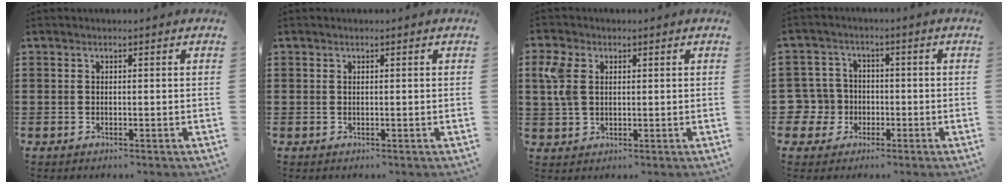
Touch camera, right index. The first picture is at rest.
{"total": 0.0}
{"total": 4.7, "force": [1.6, 3.1, 3.2], "torque": [-0.088, 0.006, 0.024]}
{"total": 5.6, "force": [-1.3, 5.3, 0.9], "torque": [-0.060, 0.005, -0.029]}